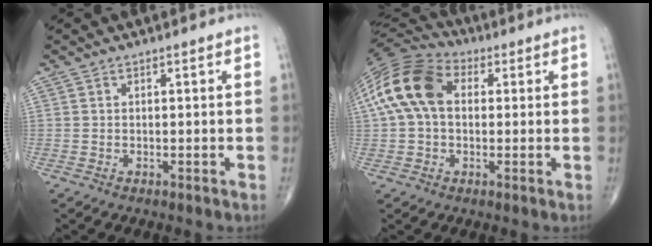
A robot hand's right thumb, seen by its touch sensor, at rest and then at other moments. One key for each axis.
{"total": 14.9, "fx": 2.4, "fy": 10.0, "fz": 10.8, "tx": -0.215, "ty": 0.035, "tz": 0.033}